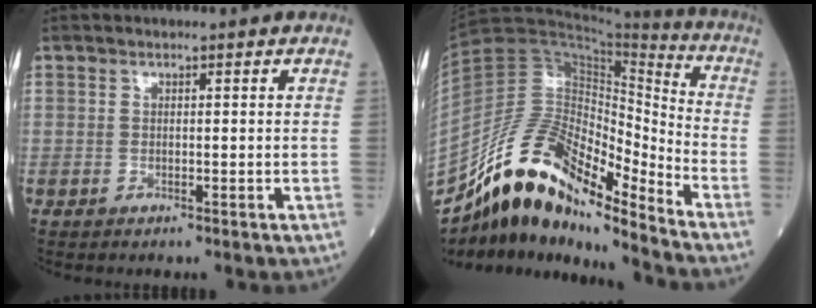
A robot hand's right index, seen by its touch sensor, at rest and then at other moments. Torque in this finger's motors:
{"motor_torque": [0.99, -1.15, 0.06, -0.09]}